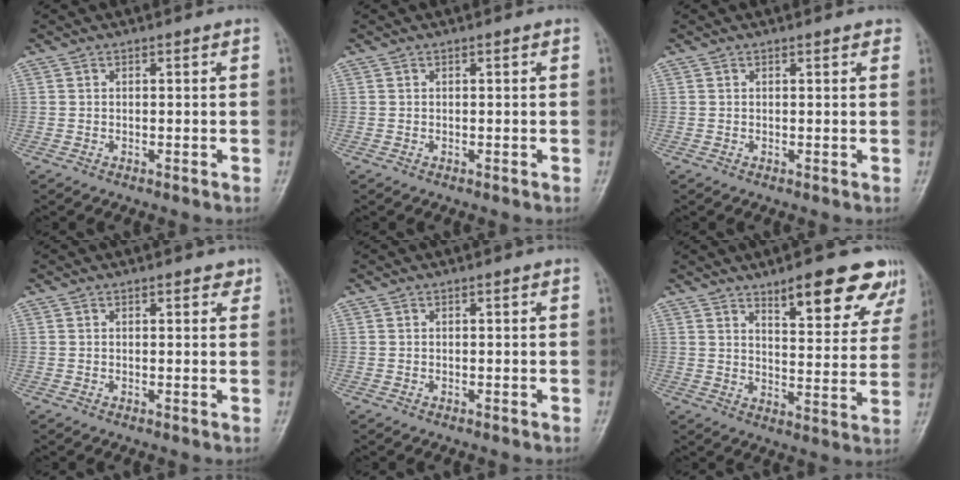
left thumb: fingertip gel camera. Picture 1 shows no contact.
{"total": 0.0}
{"total": 1.2, "force": [0.8, 0.4, 0.7], "torque": [-0.006, 0.000, 0.008]}
{"total": 1.9, "force": [1.3, 1.0, 1.1], "torque": [-0.001, -0.004, 0.013]}
{"total": 0.0}
{"total": 14.4, "force": [9.4, 4.6, 9.9], "torque": [-0.082, -0.052, 0.131]}